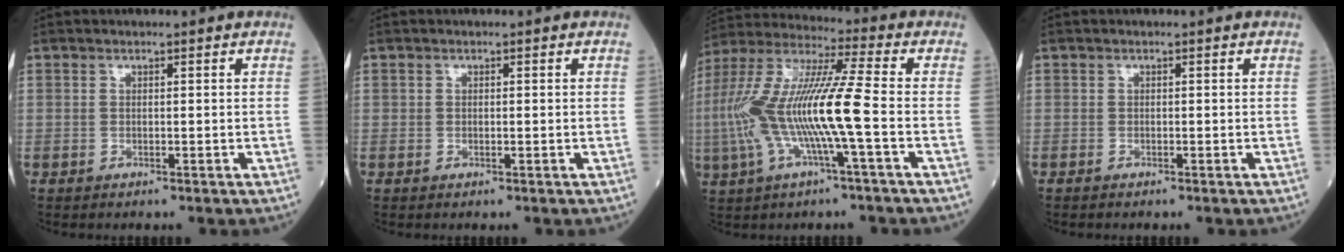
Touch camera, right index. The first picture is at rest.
{"total": 0.8, "force": [0.0, 0.5, 0.7], "torque": [-0.025, 0.004, 0.002]}
{"total": 17.0, "force": [-2.8, 1.3, 16.8], "torque": [-0.356, 0.001, -0.059]}
{"total": 0.9, "force": [-0.5, 0.5, 0.5], "torque": [-0.023, -0.001, -0.007]}